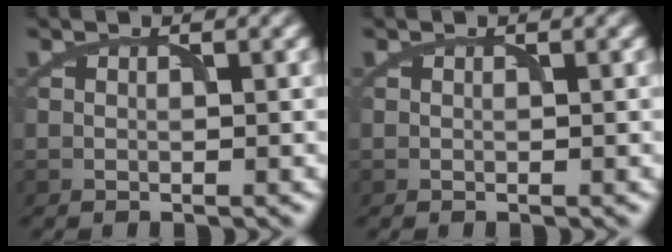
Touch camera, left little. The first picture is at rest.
{"total": 0.0}